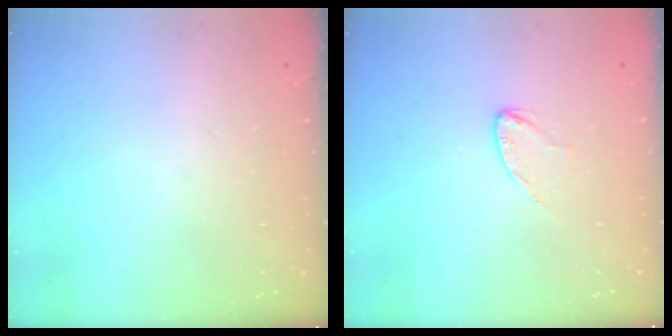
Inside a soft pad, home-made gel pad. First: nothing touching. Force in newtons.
{"total": 3.7, "press": 3.7, "slide": 0.3}